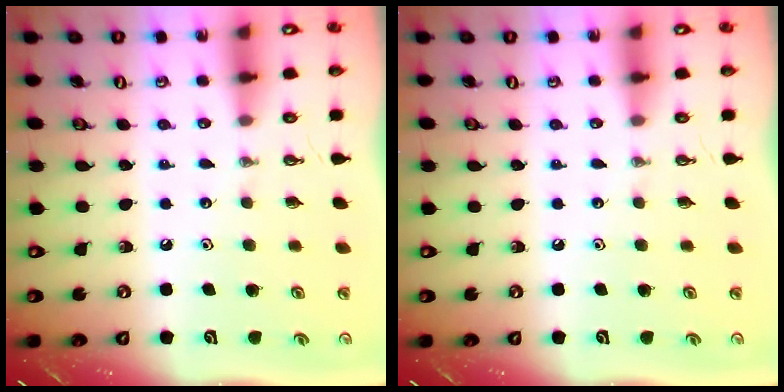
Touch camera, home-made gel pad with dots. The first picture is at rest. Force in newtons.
{"total": 0.0}